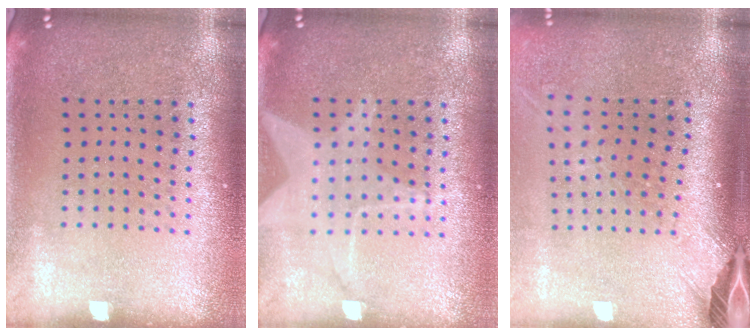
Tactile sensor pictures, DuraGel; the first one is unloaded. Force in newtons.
{"total": 1.5, "press": 1.5, "slide": 0.2}
{"total": 2.6, "press": 1.8, "slide": 1.8}